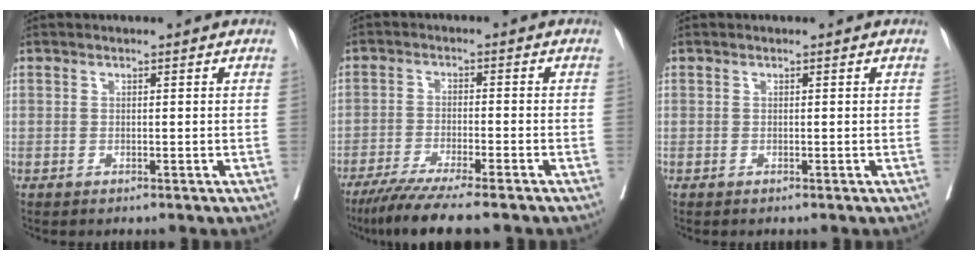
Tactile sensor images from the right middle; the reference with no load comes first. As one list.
[{"total": 10.2, "force": [-8.2, -0.2, 6.0], "torque": [-0.091, -0.027, -0.132]}, {"total": 0.0}]